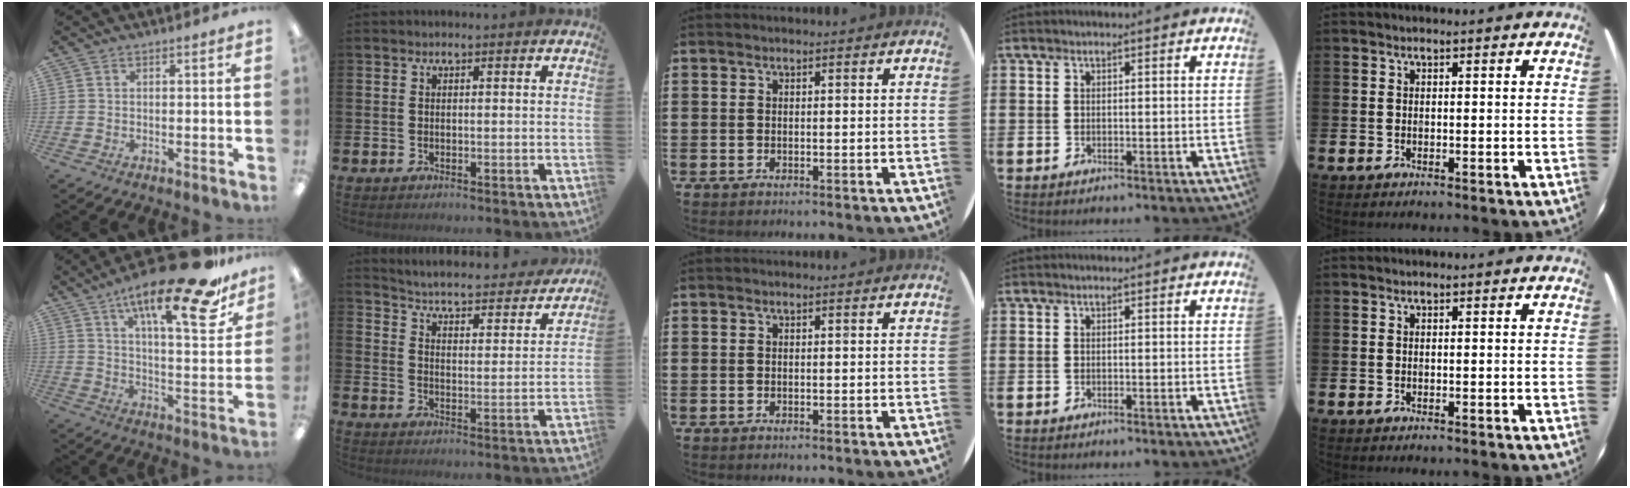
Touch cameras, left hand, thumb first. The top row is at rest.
{"thumb": {"total": 22.7, "force": [14.6, 6.0, 16.4], "torque": [-0.255, -0.086, 0.231]}, "index": {"total": 4.5, "force": [4.4, 0.4, 0.9], "torque": [-0.045, -0.042, 0.068]}}